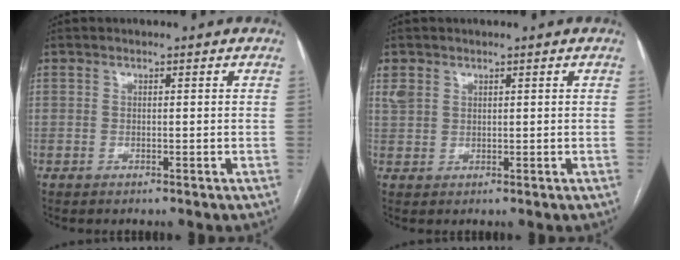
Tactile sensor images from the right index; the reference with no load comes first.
{"total": 2.2, "force": [1.3, 1.6, 0.7], "torque": [-0.023, 0.013, 0.034]}